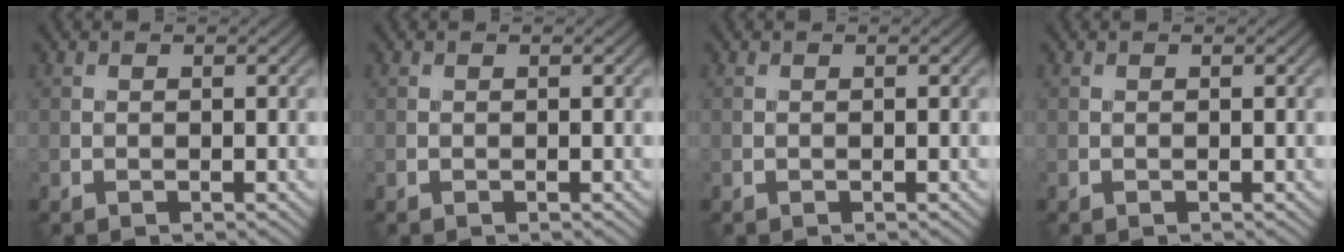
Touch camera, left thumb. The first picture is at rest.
{"total": 0.0}
{"total": 0.0}
{"total": 0.0}